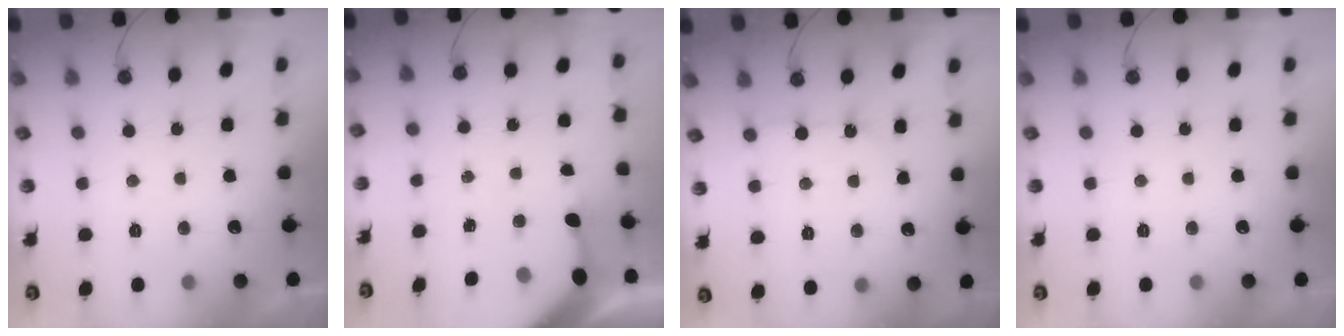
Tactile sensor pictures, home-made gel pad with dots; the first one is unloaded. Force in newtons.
{"total": 6.6, "press": 6.6, "slide": 0.6}
{"total": 6.2, "press": 6.1, "slide": 0.6}
{"total": 0.0}